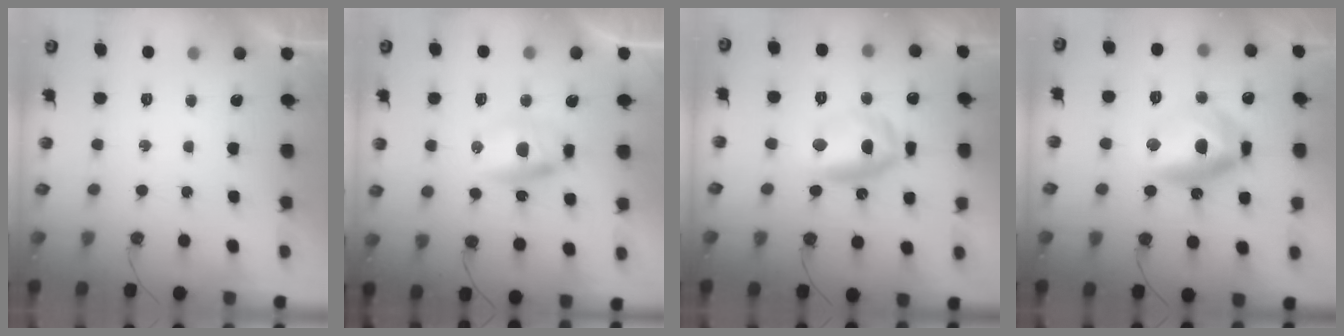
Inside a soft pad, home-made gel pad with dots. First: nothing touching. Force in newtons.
{"total": 8.3, "press": 7.9, "slide": 2.4}
{"total": 11.6, "press": 11.5, "slide": 1.6}
{"total": 12.8, "press": 12.7, "slide": 1.9}